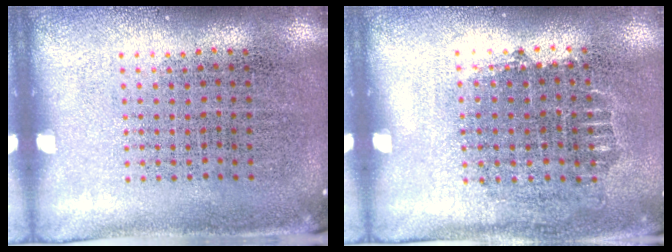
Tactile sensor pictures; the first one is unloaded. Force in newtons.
{"total": 0.7, "press": 0.6, "slide": 0.3}